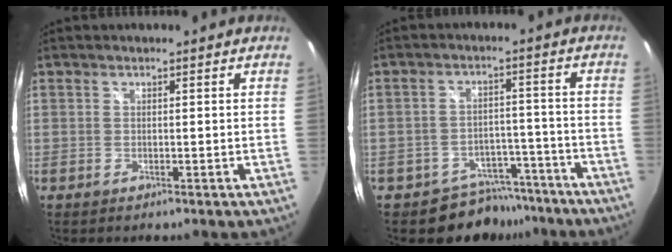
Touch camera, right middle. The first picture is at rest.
{"total": 9.0, "force": [-7.3, 5.2, 0.7], "torque": [-0.016, 0.025, -0.090]}